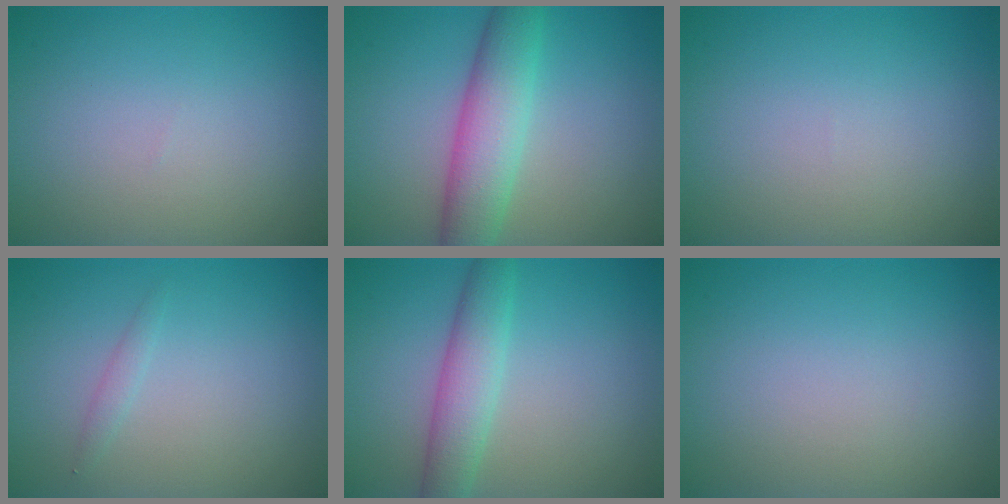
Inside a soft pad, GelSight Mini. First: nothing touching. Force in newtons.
{"total": 5.8, "press": 5.8, "slide": 0.1}
{"total": 0.0}
{"total": 0.8, "press": 0.8, "slide": 0.0}
{"total": 3.9, "press": 3.9, "slide": 0.1}
{"total": 0.0}